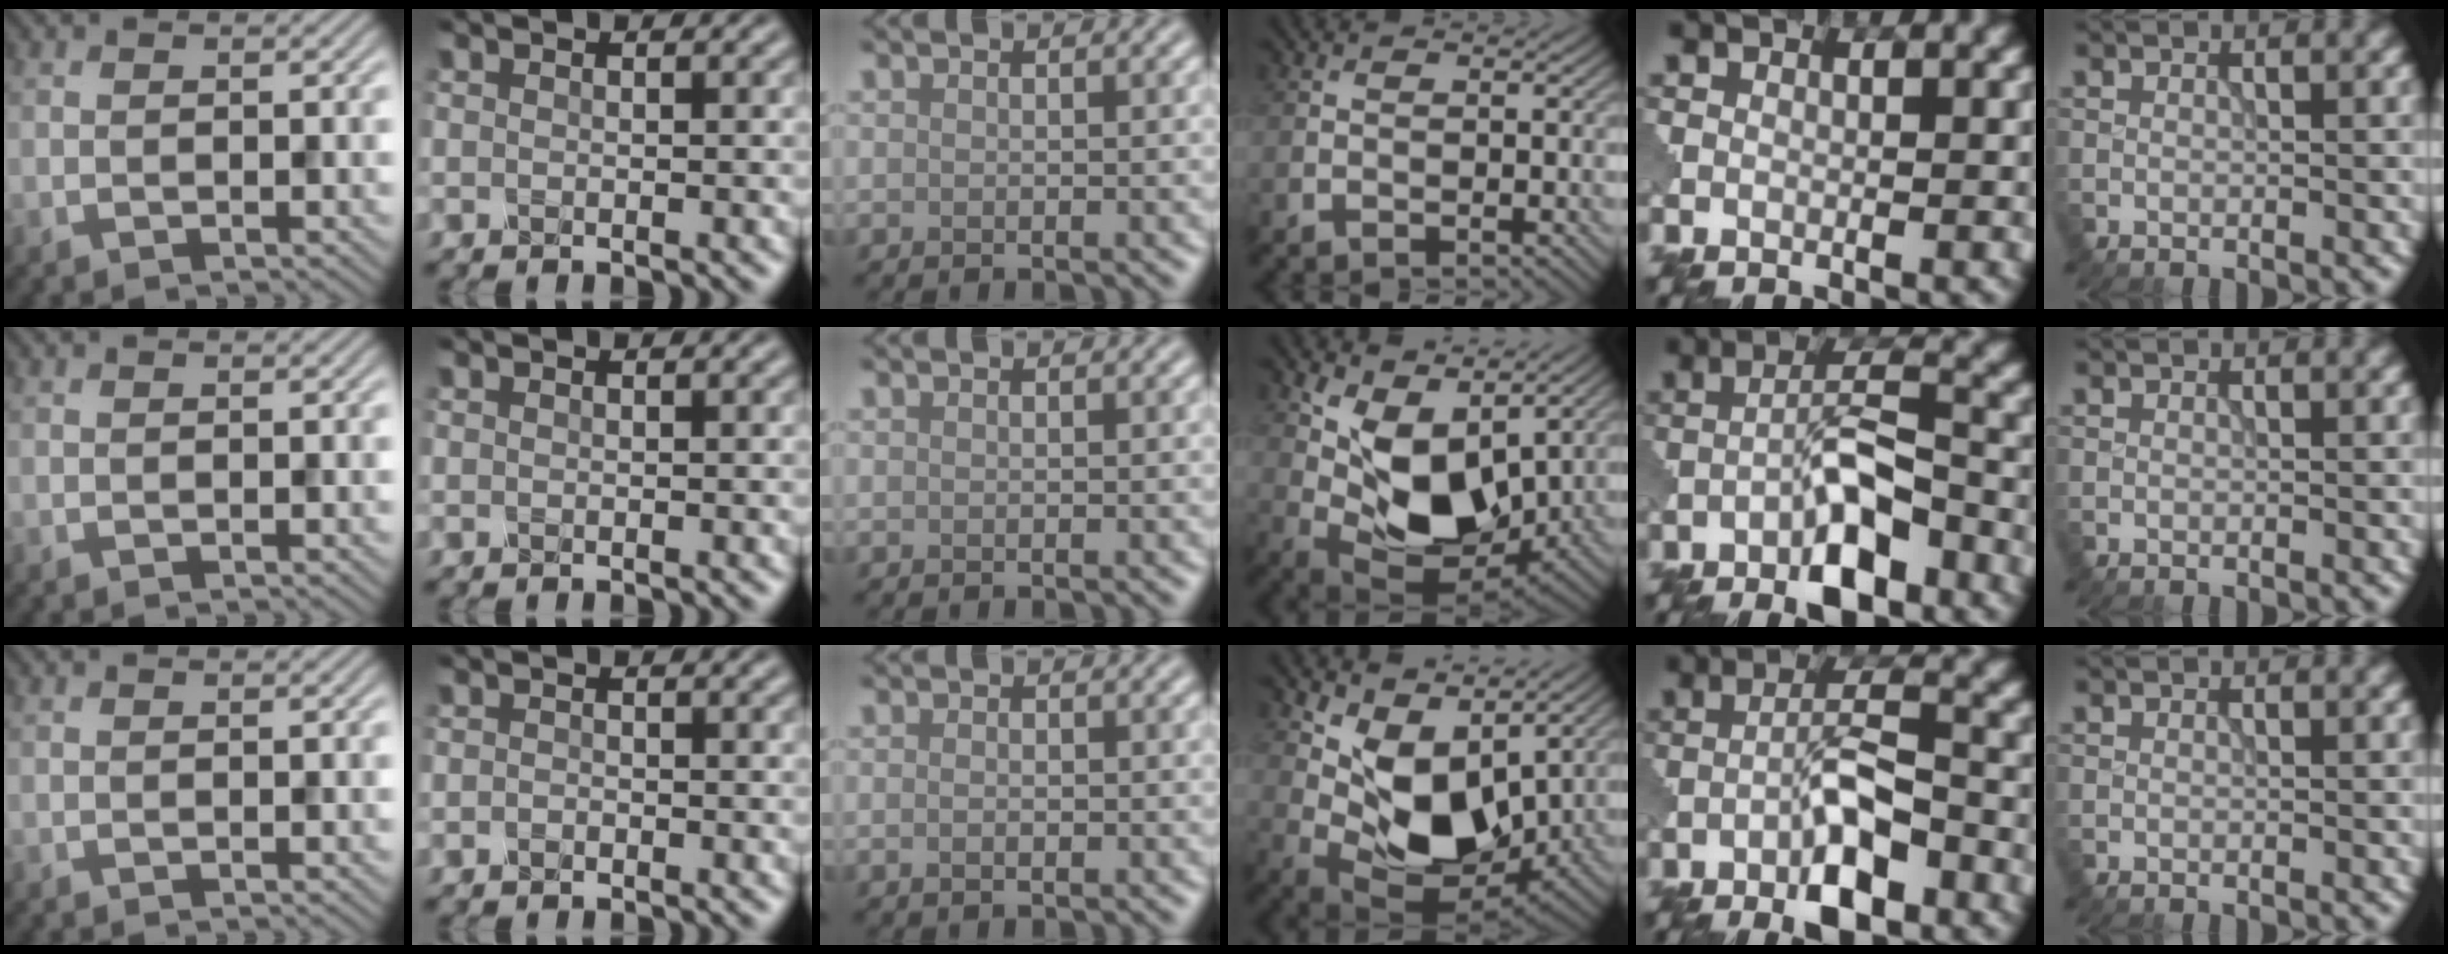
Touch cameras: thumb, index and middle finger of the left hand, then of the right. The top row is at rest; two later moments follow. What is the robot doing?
{"motion": "insert", "object": "pin"}